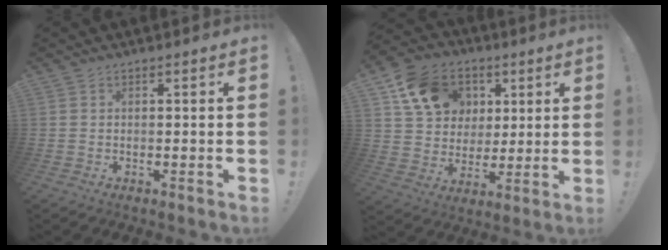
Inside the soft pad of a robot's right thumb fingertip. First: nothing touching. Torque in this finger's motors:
{"motor_torque": [1.12, 1.28, 0.31, 0.42, 0.06]}